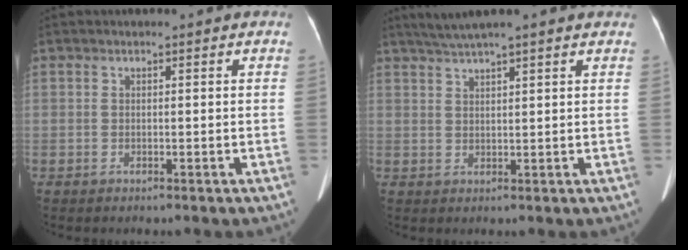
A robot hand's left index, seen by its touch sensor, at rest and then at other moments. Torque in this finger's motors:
{"motor_torque": [0.44, -0.51, 0.15, 0.07]}